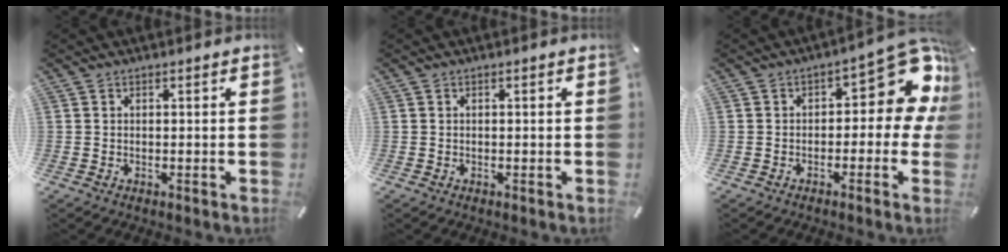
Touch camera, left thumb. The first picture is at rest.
{"total": 0.0}
{"total": 13.0, "force": [5.2, 6.0, 10.3], "torque": [-0.123, -0.043, 0.085]}